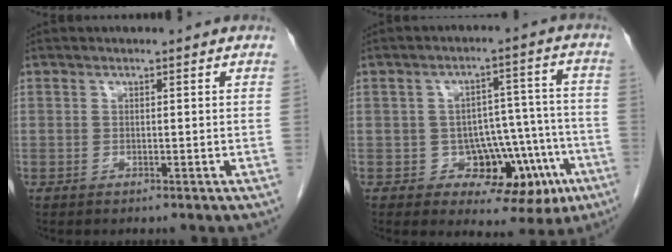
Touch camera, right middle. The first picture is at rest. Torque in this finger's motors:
{"motor_torque": [0.15, -0.27, 0.05, 0.00]}